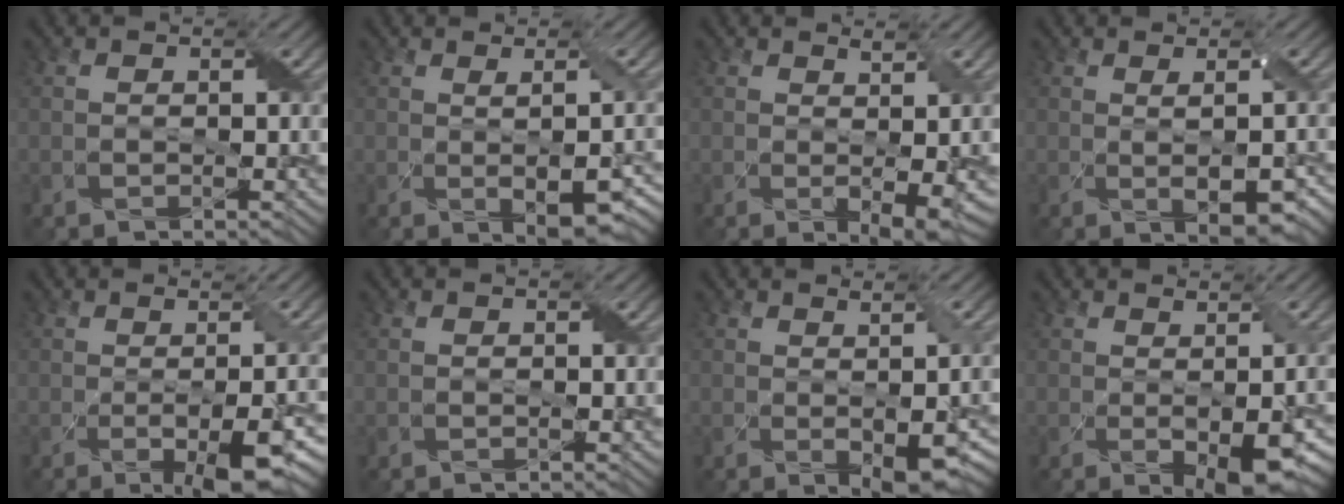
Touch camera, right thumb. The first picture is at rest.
{"total": 4.9, "force": [-0.7, 1.7, 4.5], "torque": [-0.067, -0.009, 0.008]}
{"total": 3.6, "force": [0.5, 0.7, 3.5], "torque": [-0.061, -0.005, 0.013]}
{"total": 4.0, "force": [-0.3, 1.3, 3.8], "torque": [-0.061, -0.008, 0.009]}
{"total": 8.8, "force": [-2.6, 2.5, 8.1], "torque": [-0.111, -0.015, -0.027]}
{"total": 0.0}
{"total": 5.1, "force": [-0.6, 1.5, 4.8], "torque": [-0.072, -0.011, 0.003]}
{"total": 6.5, "force": [-1.3, 2.1, 6.1], "torque": [-0.086, -0.011, -0.002]}